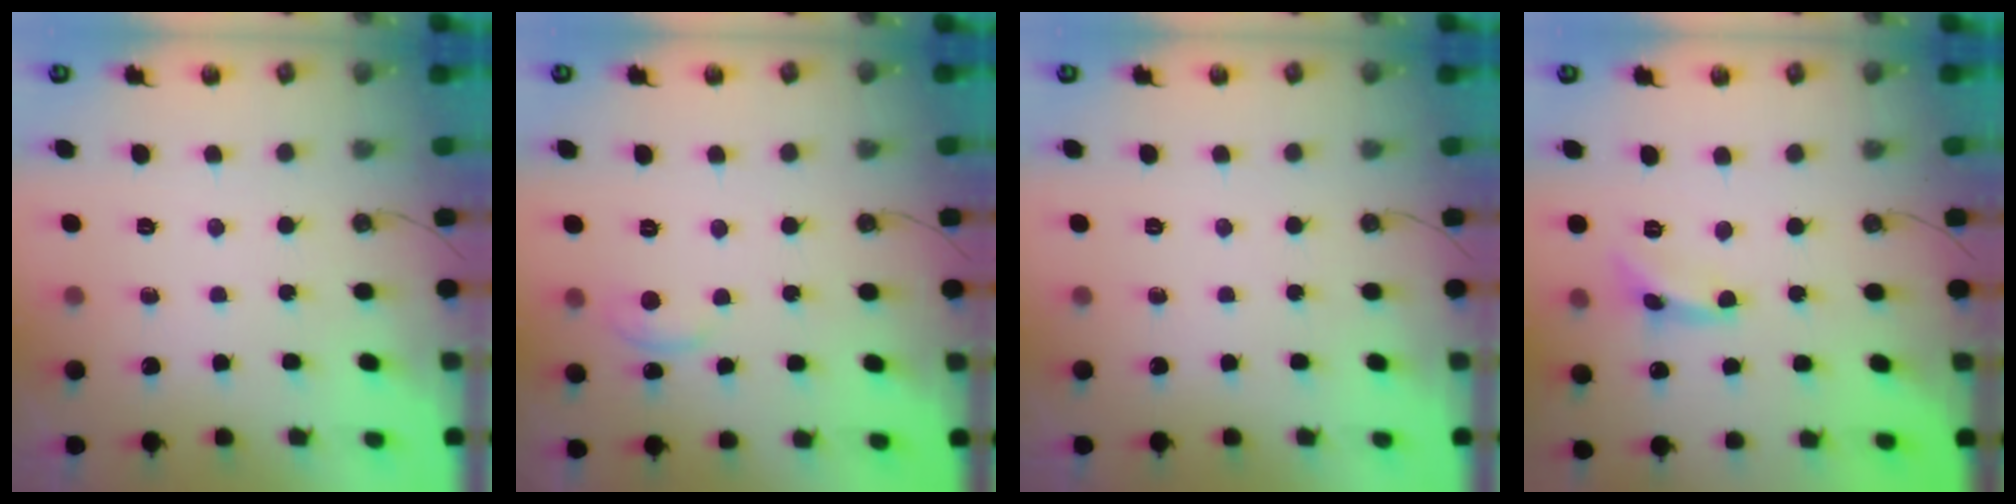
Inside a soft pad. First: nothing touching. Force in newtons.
{"total": 2.1, "press": 2.1, "slide": 0.2}
{"total": 0.0}
{"total": 1.5, "press": 1.4, "slide": 0.3}